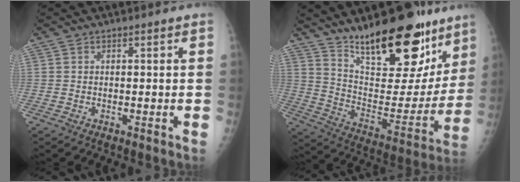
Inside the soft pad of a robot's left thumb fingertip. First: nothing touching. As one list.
[{"total": 25.5, "force": [17.7, 9.7, 15.6], "torque": [-0.189, -0.093, 0.283]}]